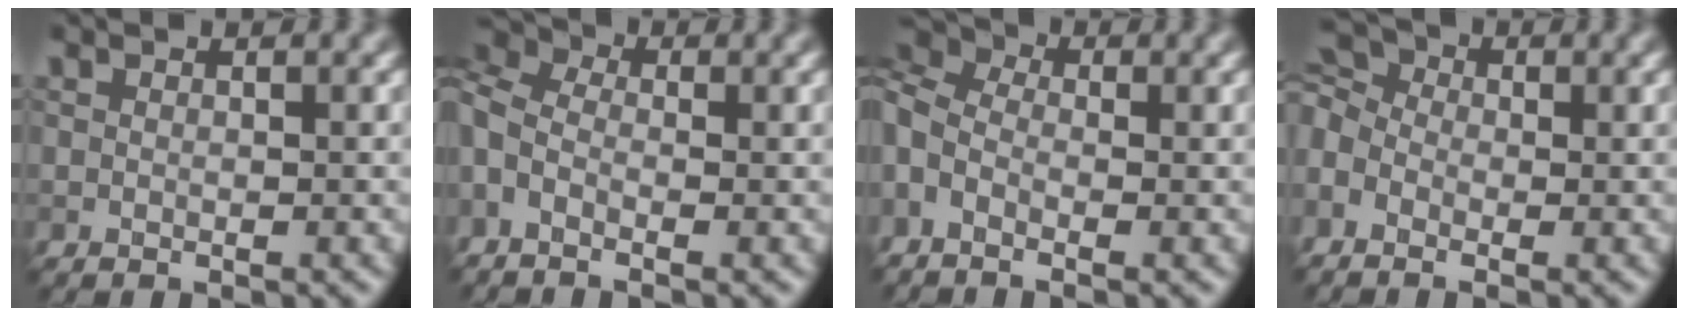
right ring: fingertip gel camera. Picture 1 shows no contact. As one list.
[{"total": 4.4, "force": [-0.4, 2.7, 3.5], "torque": [-0.097, 0.012, -0.024]}, {"total": 4.8, "force": [-0.1, 2.9, 3.9], "torque": [-0.104, 0.012, -0.017]}, {"total": 5.8, "force": [-1.4, 4.1, 3.8], "torque": [-0.099, 0.014, -0.031]}]